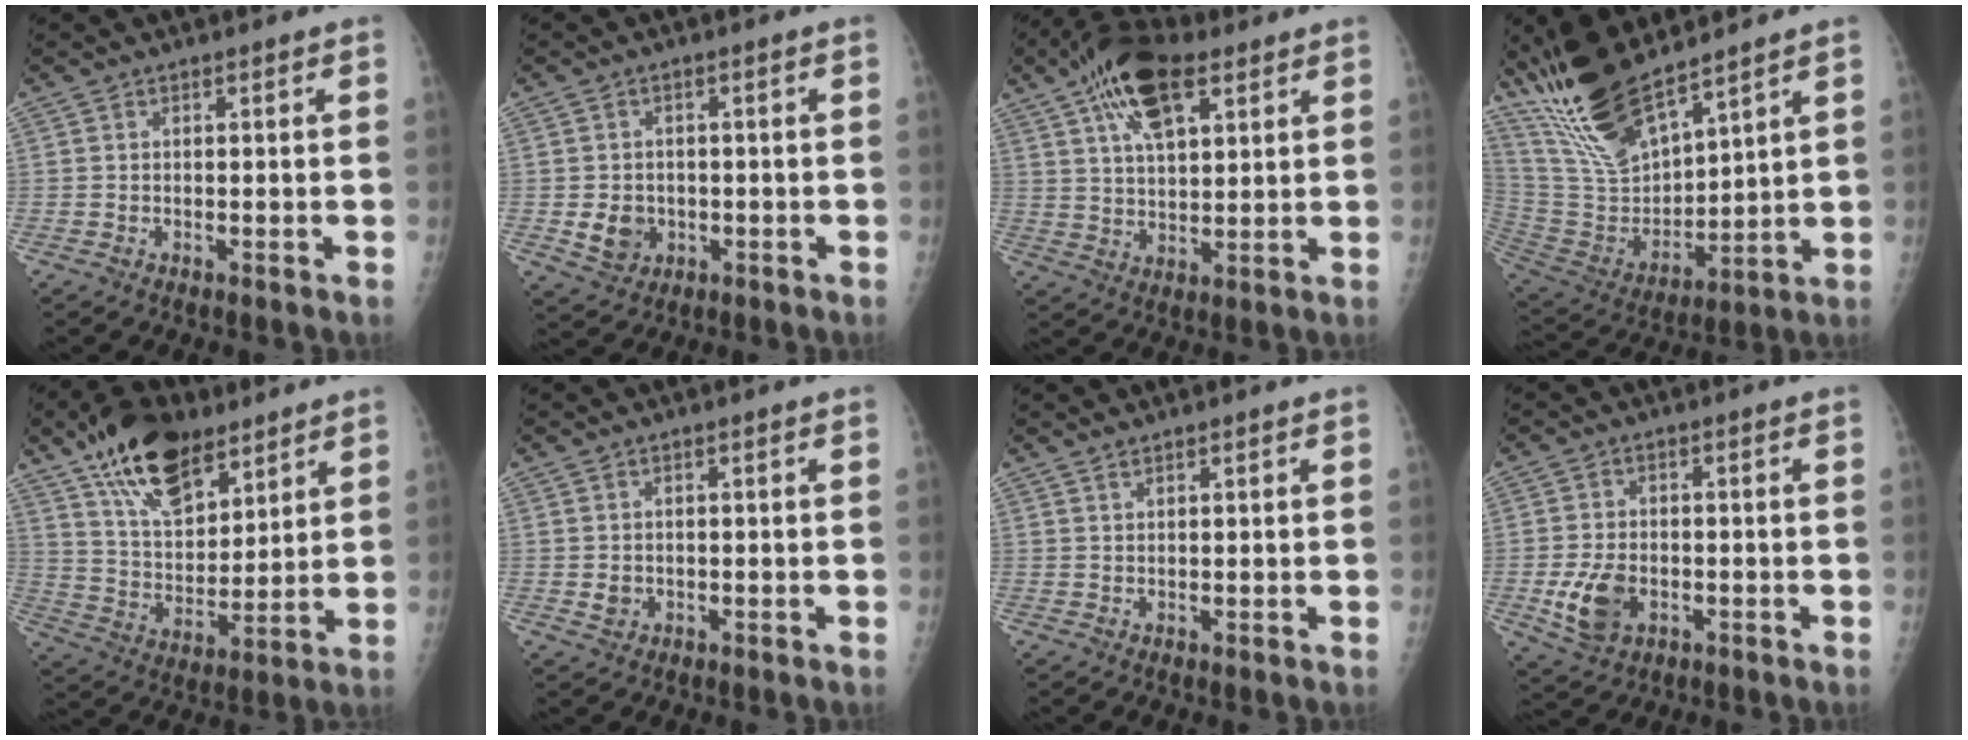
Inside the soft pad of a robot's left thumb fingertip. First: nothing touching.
{"total": 4.7, "force": [-0.7, 4.1, 2.1], "torque": [-0.015, 0.004, -0.003]}
{"total": 14.1, "force": [7.4, 6.5, 10.1], "torque": [-0.152, -0.005, 0.126]}
{"total": 17.5, "force": [13.9, 4.8, 9.4], "torque": [-0.154, -0.071, 0.284]}
{"total": 17.9, "force": [11.7, 8.8, 10.3], "torque": [-0.138, -0.049, 0.211]}
{"total": 1.7, "force": [0.1, 1.5, 0.9], "torque": [-0.008, -0.002, 0.006]}
{"total": 1.1, "force": [1.0, 0.2, 0.4], "torque": [-0.003, -0.001, 0.021]}
{"total": 7.0, "force": [-1.9, 4.8, 4.8], "torque": [-0.083, 0.002, -0.028]}